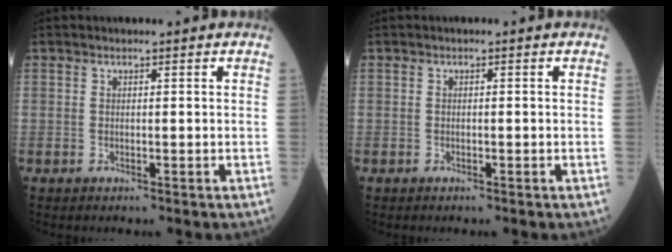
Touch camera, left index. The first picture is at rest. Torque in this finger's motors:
{"motor_torque": [0.00, 0.00, 0.01, 0.00]}